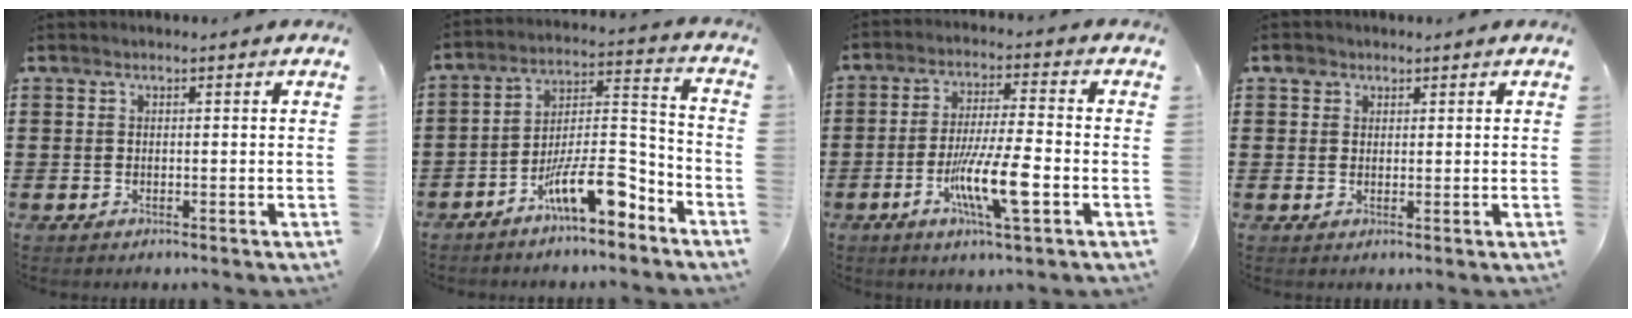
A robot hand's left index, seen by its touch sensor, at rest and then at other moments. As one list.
[{"total": 11.4, "force": [-7.8, 3.0, 7.7], "torque": [-0.143, 0.019, -0.147]}, {"total": 10.1, "force": [-3.5, 1.5, 9.3], "torque": [-0.181, -0.009, -0.068]}, {"total": 2.3, "force": [1.4, 1.7, 0.5], "torque": [-0.009, 0.005, 0.023]}]